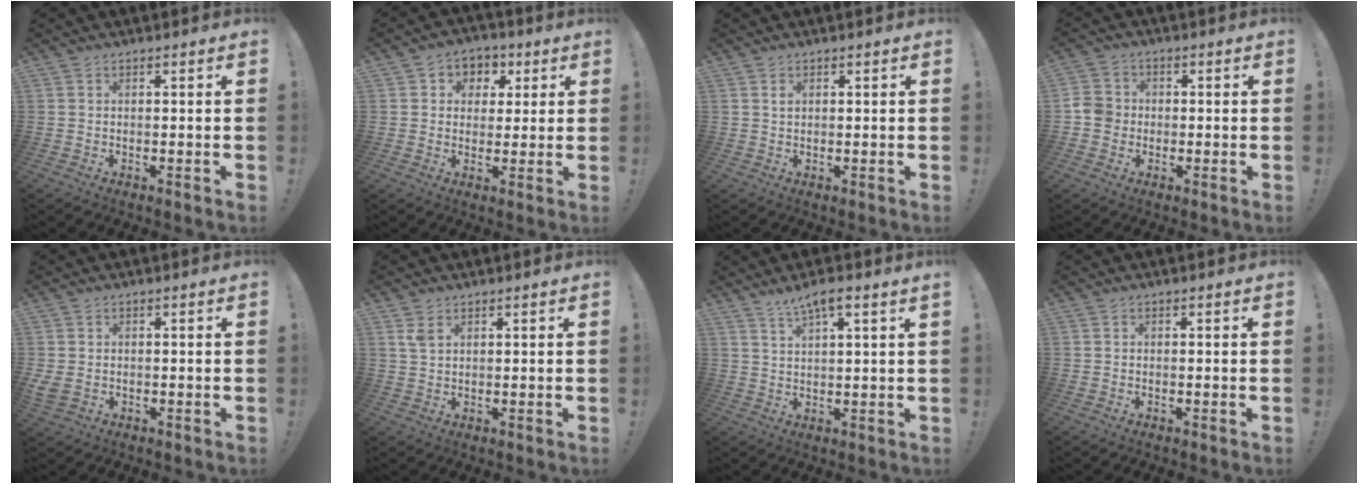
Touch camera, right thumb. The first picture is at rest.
{"total": 6.1, "force": [0.5, 5.9, 1.5], "torque": [-0.013, 0.004, 0.013]}
{"total": 1.0, "force": [0.5, 0.6, 0.6], "torque": [-0.008, -0.001, 0.008]}
{"total": 5.8, "force": [-1.2, 5.3, 2.0], "torque": [-0.036, 0.014, -0.024]}
{"total": 2.6, "force": [0.2, 2.0, 1.7], "torque": [-0.043, -0.003, 0.003]}
{"total": 2.8, "force": [1.7, 1.4, 1.8], "torque": [-0.027, -0.008, 0.029]}
{"total": 5.7, "force": [3.8, 0.5, 4.2], "torque": [-0.077, -0.011, 0.063]}
{"total": 0.0}